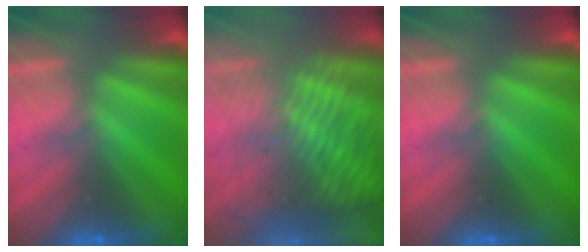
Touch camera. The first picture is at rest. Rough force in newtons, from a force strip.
{"total": 8.8}
{"total": 0.0}